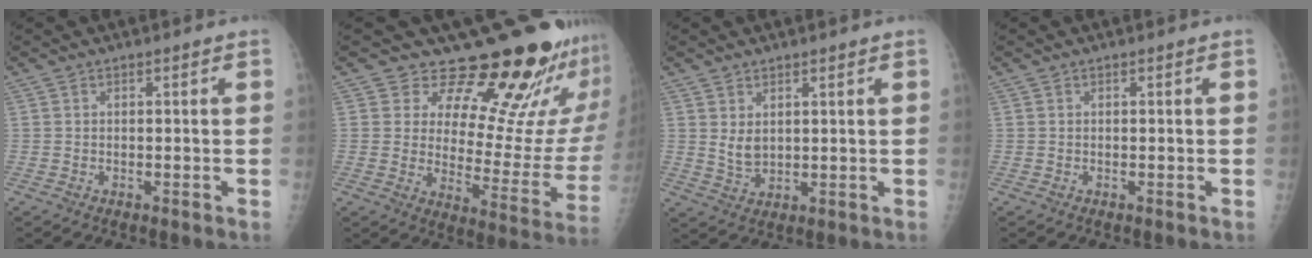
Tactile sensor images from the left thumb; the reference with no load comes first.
{"total": 23.8, "force": [18.8, 8.5, 12.0], "torque": [-0.126, -0.140, 0.244]}
{"total": 3.7, "force": [1.6, 2.4, 2.3], "torque": [-0.034, -0.018, 0.038]}
{"total": 0.0}